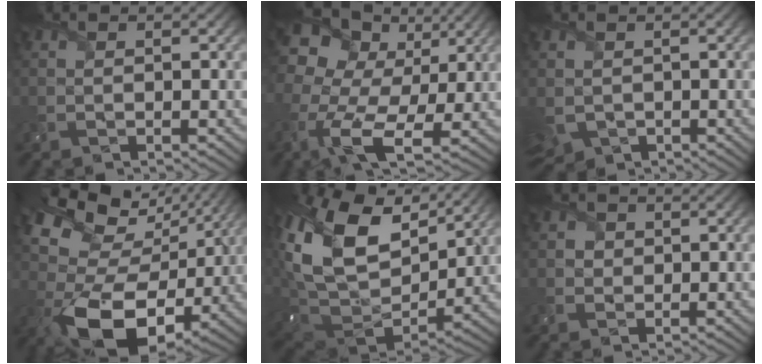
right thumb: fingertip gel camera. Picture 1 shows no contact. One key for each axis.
{"total": 14.7, "fx": 2.0, "fy": 10.3, "fz": 10.4, "tx": -0.252, "ty": -0.026, "tz": 0.057}
{"total": 4.3, "fx": -1.2, "fy": 3.4, "fz": 2.4, "tx": -0.075, "ty": -0.025, "tz": -0.020}
{"total": 17.2, "fx": 2.4, "fy": 11.6, "fz": 12.5, "tx": -0.253, "ty": -0.027, "tz": 0.071}
{"total": 21.0, "fx": 8.0, "fy": 13.9, "fz": 13.5, "tx": -0.307, "ty": 0.014, "tz": 0.177}
{"total": 1.7, "fx": 0.2, "fy": 1.7, "fz": 0.5, "tx": -0.010, "ty": 0.000, "tz": -0.001}